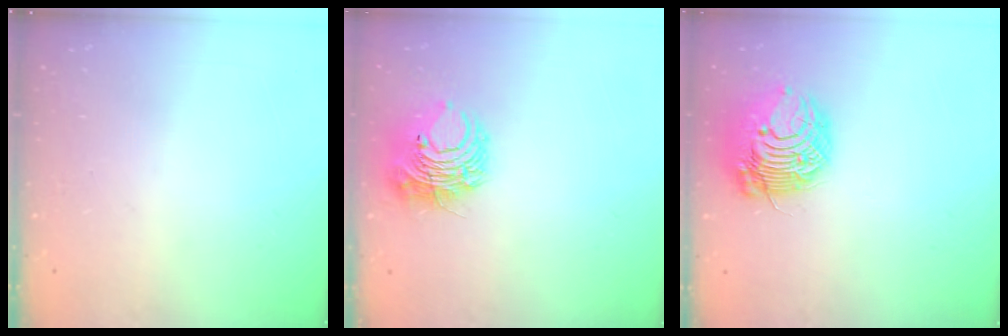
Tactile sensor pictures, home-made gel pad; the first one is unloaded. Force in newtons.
{"total": 9.5, "press": 9.4, "slide": 1.5}
{"total": 14.8, "press": 14.8, "slide": 0.2}